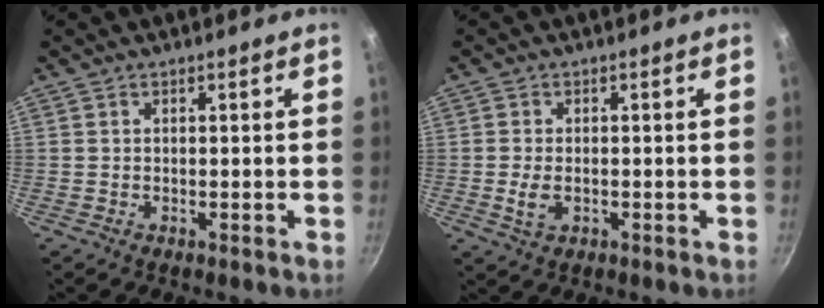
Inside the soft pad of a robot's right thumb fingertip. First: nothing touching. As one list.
[{"total": 3.5, "force": [-0.7, 2.1, 2.6], "torque": [-0.049, 0.002, -0.010]}]